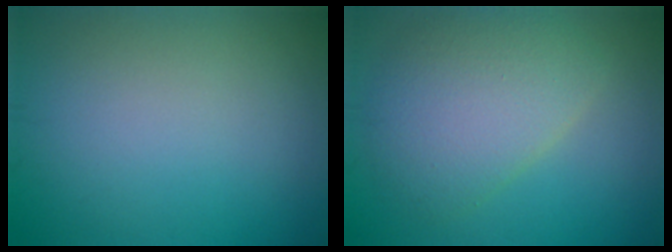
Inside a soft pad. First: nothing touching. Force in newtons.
{"total": 5.7, "press": 5.7, "slide": 0.3}